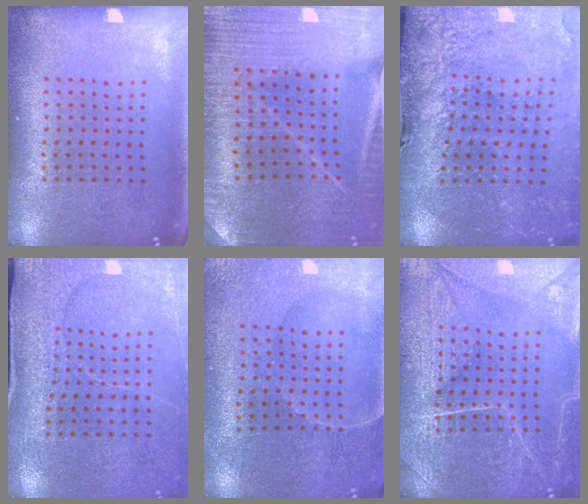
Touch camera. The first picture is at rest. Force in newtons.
{"total": 3.0, "press": 3.0, "slide": 0.3}
{"total": 3.2, "press": 3.1, "slide": 1.0}
{"total": 3.0, "press": 3.0, "slide": 0.2}
{"total": 0.7, "press": 0.6, "slide": 0.4}
{"total": 6.7, "press": 6.6, "slide": 0.8}